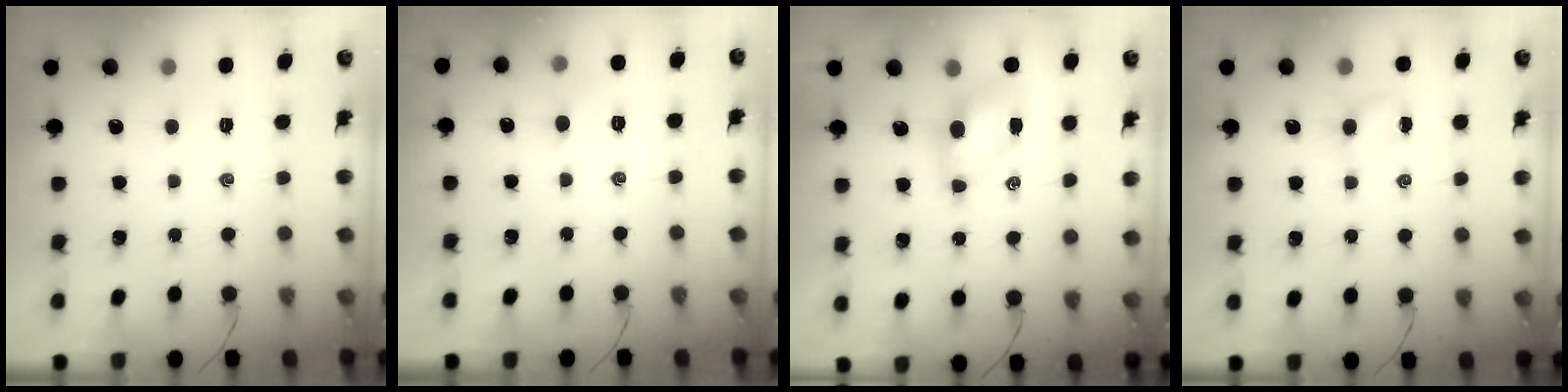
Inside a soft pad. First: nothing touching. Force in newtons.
{"total": 3.7, "press": 3.6, "slide": 1.2}
{"total": 6.6, "press": 6.6, "slide": 0.8}
{"total": 3.7, "press": 3.6, "slide": 1.2}